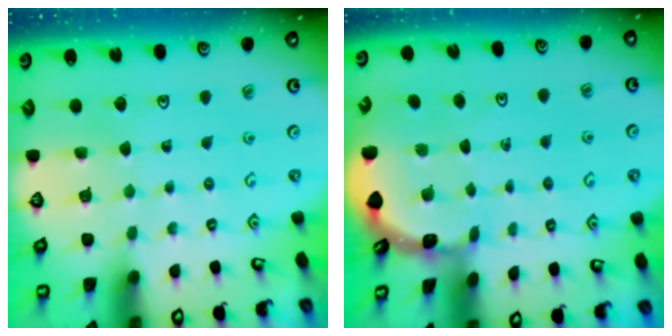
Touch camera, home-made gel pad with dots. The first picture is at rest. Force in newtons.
{"total": 1.7, "press": 1.7, "slide": 0.1}